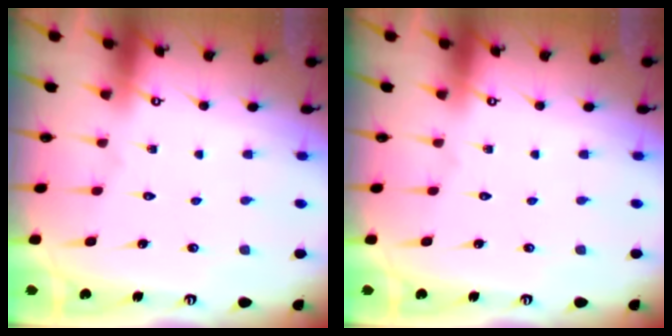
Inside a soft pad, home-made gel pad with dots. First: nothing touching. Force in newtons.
{"total": 0.0}